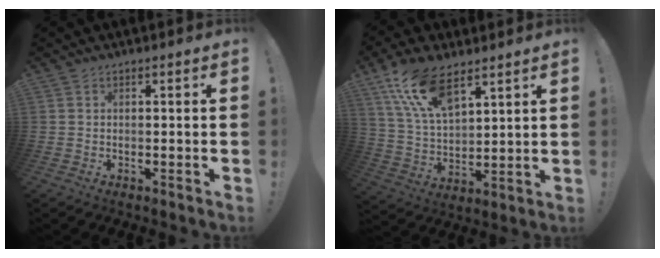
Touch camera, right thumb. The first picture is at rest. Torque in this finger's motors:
{"motor_torque": [1.24, 3.08, 1.29, 0.57, 0.50]}